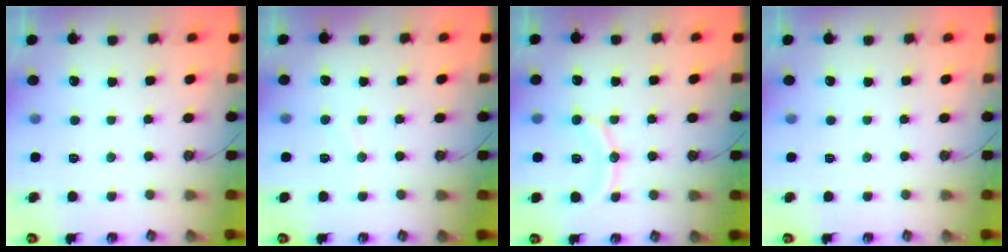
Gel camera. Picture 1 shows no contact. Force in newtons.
{"total": 2.9, "press": 2.9, "slide": 0.3}
{"total": 11.3, "press": 11.0, "slide": 2.3}
{"total": 0.0}